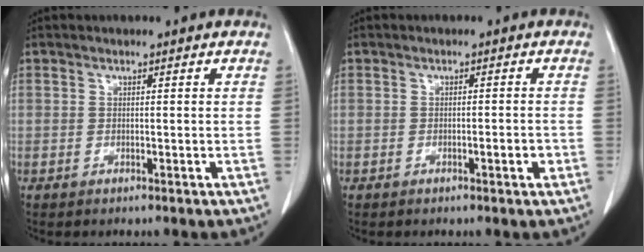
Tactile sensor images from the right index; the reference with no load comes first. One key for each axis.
{"total": 2.0, "fx": -0.9, "fy": 0.4, "fz": 1.7, "tx": -0.025, "ty": 0.001, "tz": -0.013}